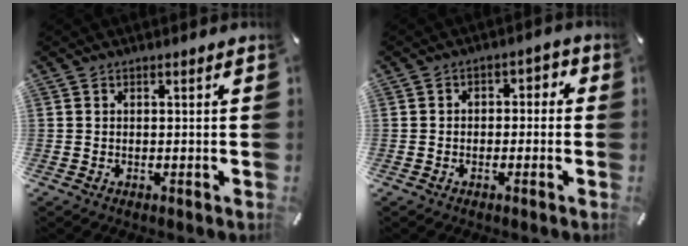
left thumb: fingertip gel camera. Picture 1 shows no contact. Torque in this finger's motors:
{"motor_torque": [-0.09, 0.02, 0.09, 0.24, -0.04]}